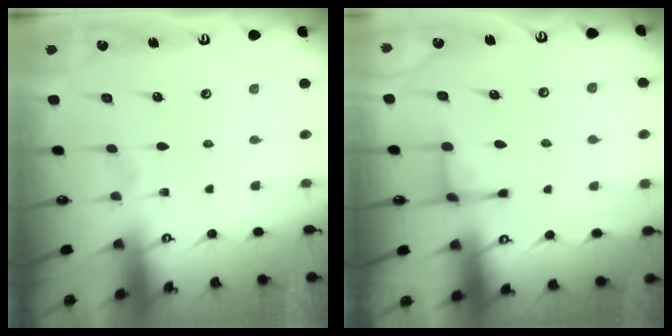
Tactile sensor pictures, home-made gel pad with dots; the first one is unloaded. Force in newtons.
{"total": 2.8, "press": 2.7, "slide": 0.6}